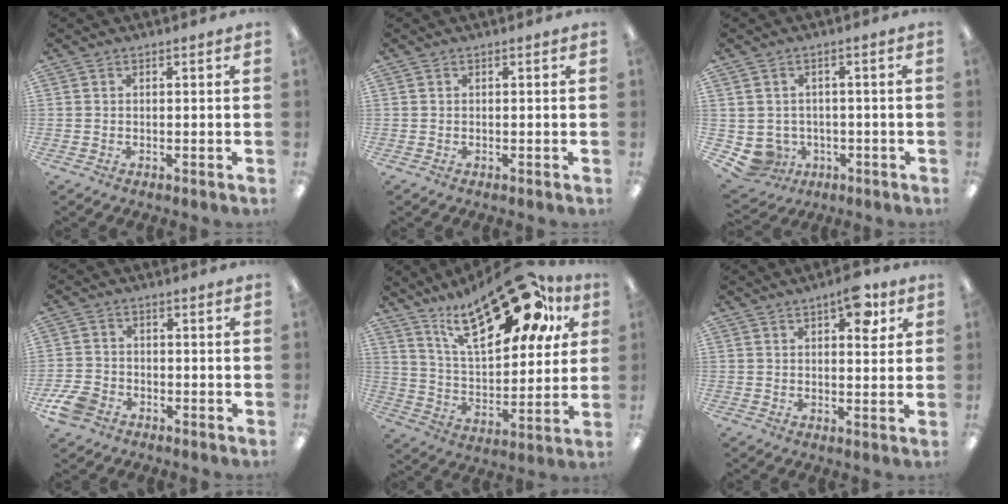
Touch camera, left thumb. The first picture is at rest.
{"total": 0.0}
{"total": 4.7, "force": [-1.2, 4.5, 0.6], "torque": [-0.035, 0.002, -0.016]}
{"total": 6.1, "force": [-3.9, 4.0, 2.5], "torque": [-0.055, 0.016, -0.073]}
{"total": 26.8, "force": [17.0, 10.9, 17.6], "torque": [-0.266, -0.095, 0.281]}
{"total": 7.8, "force": [4.0, 3.5, 5.7], "torque": [-0.060, -0.020, 0.061]}